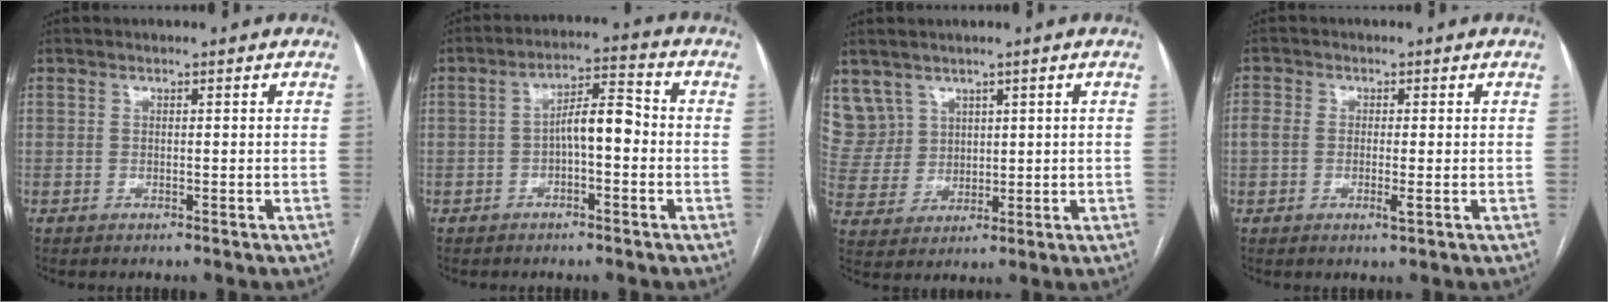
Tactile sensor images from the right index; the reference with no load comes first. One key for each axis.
{"total": 6.2, "fx": -1.0, "fy": 1.9, "fz": 5.8, "tx": -0.099, "ty": 0.027, "tz": -0.017}
{"total": 8.2, "fx": 5.0, "fy": 6.5, "fz": 0.2, "tx": -0.018, "ty": 0.025, "tz": 0.120}
{"total": 3.4, "fx": -0.7, "fy": 1.5, "fz": 3.0, "tx": -0.064, "ty": 0.001, "tz": -0.012}